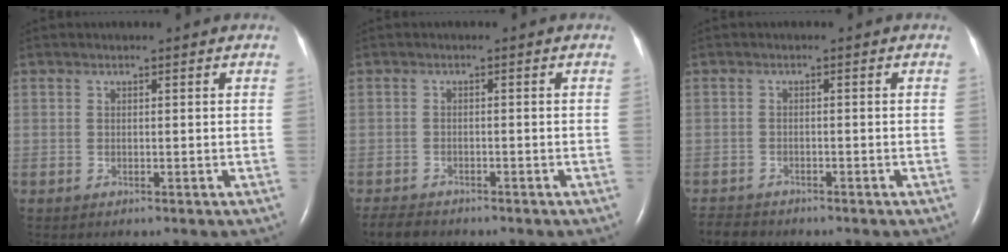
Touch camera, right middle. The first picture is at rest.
{"total": 3.4, "force": [-3.0, 1.2, 0.9], "torque": [-0.021, -0.007, -0.046]}
{"total": 2.8, "force": [-2.7, 0.8, 0.1], "torque": [-0.005, -0.009, -0.045]}